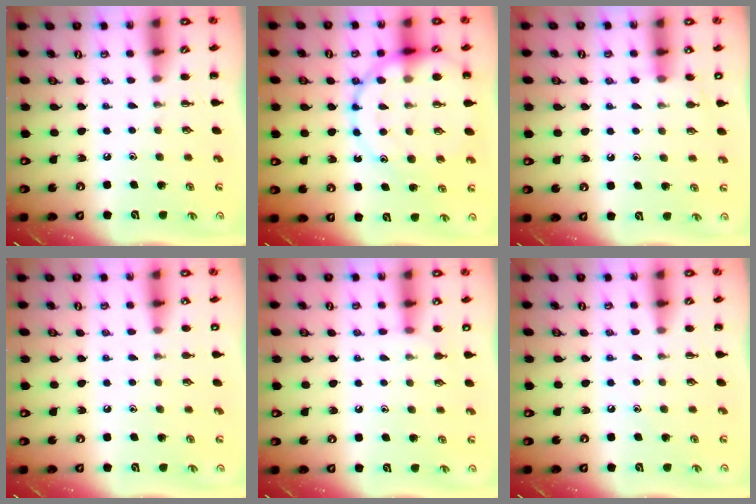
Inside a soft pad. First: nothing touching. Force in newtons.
{"total": 17.5, "press": 17.2, "slide": 3.4}
{"total": 6.8, "press": 6.6, "slide": 1.8}
{"total": 6.9, "press": 6.5, "slide": 2.0}
{"total": 7.4, "press": 7.2, "slide": 1.7}
{"total": 7.0, "press": 6.8, "slide": 1.6}